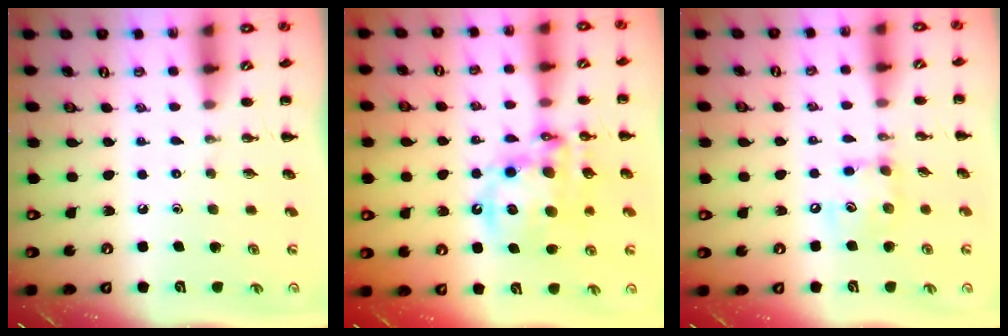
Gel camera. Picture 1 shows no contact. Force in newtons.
{"total": 15.8, "press": 15.3, "slide": 3.8}
{"total": 8.9, "press": 8.8, "slide": 1.0}